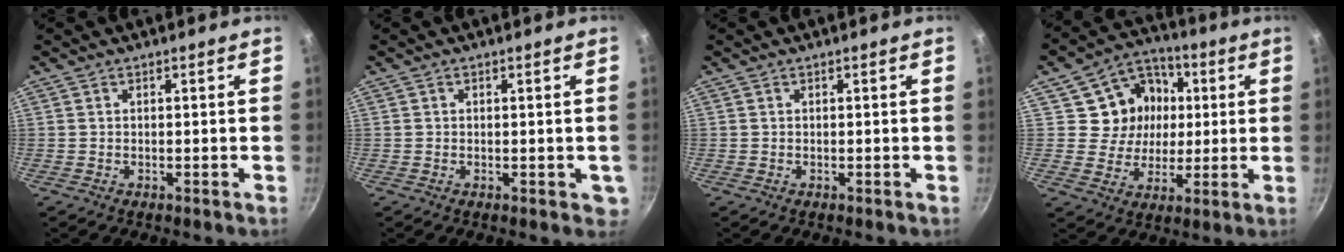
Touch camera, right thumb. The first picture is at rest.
{"total": 2.3, "force": [0.0, 1.6, 1.6], "torque": [-0.013, -0.001, 0.001]}
{"total": 0.0}
{"total": 12.7, "force": [2.8, 11.2, 5.3], "torque": [-0.056, -0.001, 0.042]}